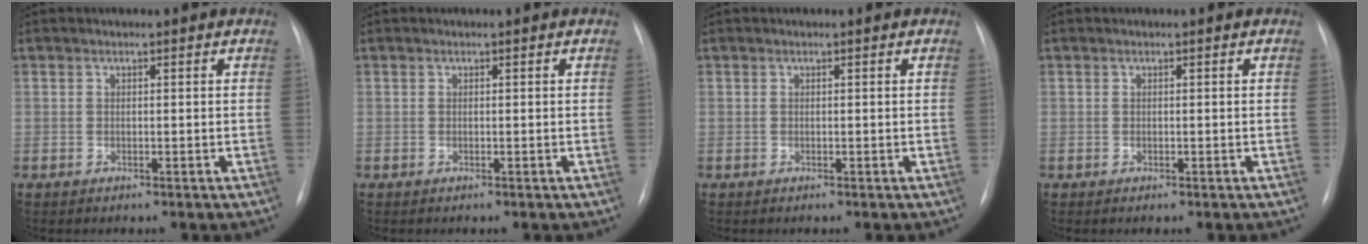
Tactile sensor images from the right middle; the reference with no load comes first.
{"total": 0.0}
{"total": 0.0}
{"total": 0.0}